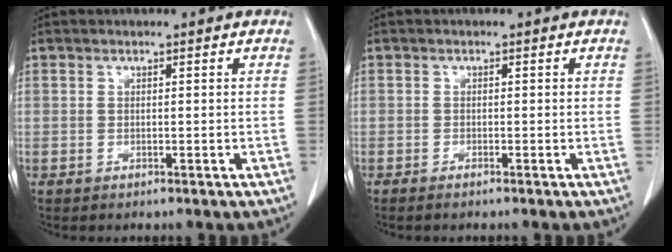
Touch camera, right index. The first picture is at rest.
{"total": 0.9, "force": [-0.7, -0.1, 0.6], "torque": [-0.011, -0.001, -0.015]}